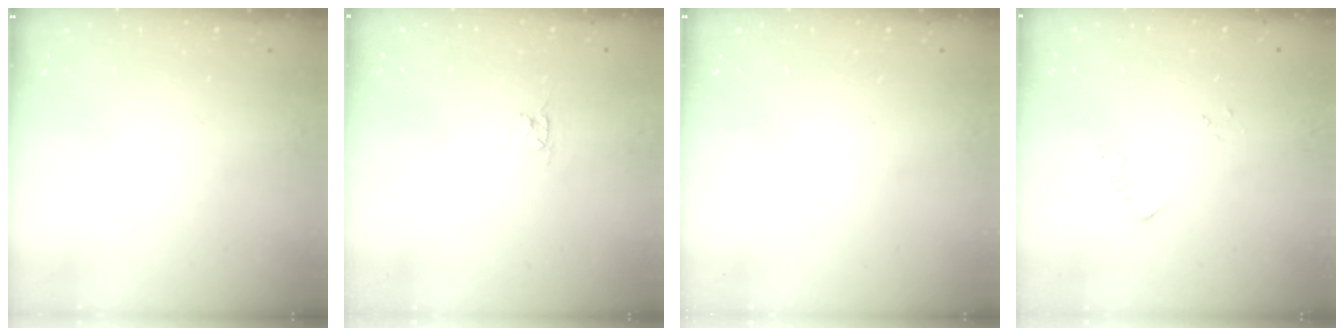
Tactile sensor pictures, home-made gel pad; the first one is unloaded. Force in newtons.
{"total": 2.8, "press": 2.8, "slide": 0.3}
{"total": 0.0}
{"total": 5.3, "press": 5.2, "slide": 0.6}